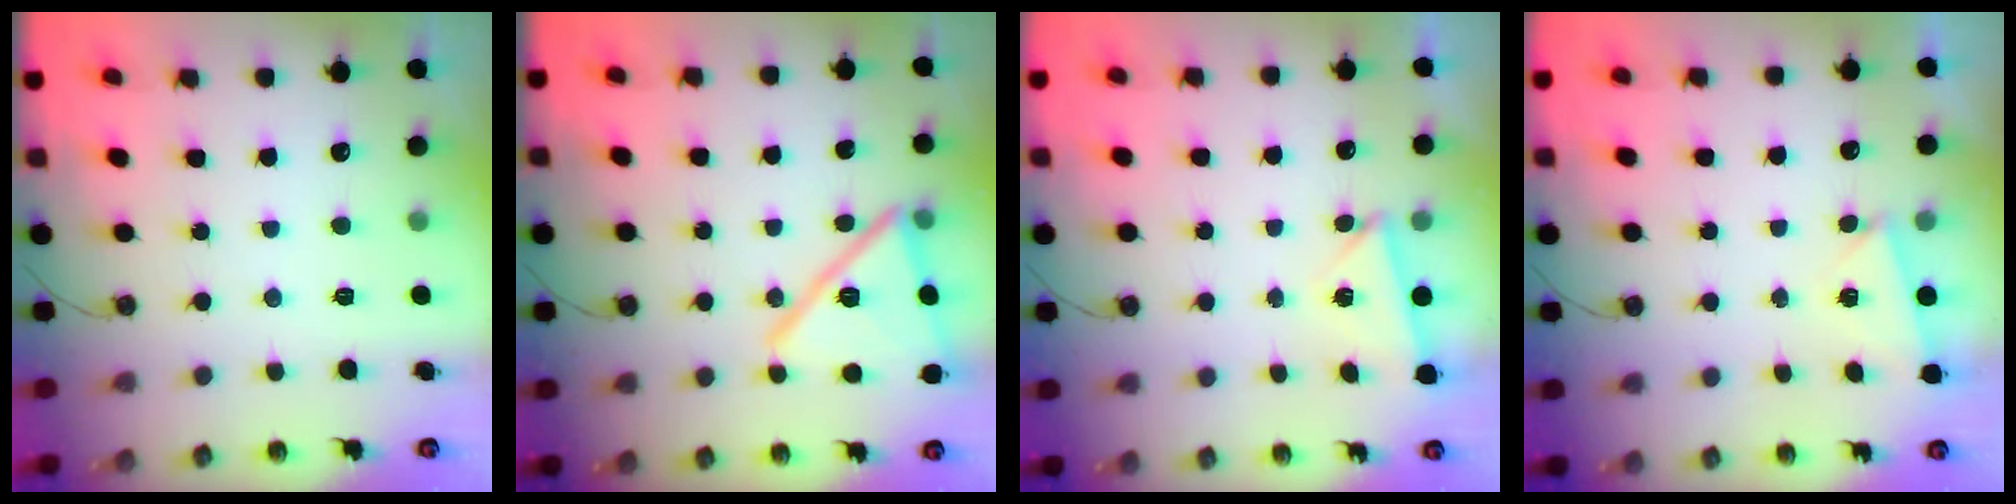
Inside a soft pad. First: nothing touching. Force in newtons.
{"total": 19.0, "press": 19.0, "slide": 0.6}
{"total": 2.9, "press": 2.8, "slide": 0.7}
{"total": 2.6, "press": 1.6, "slide": 2.0}